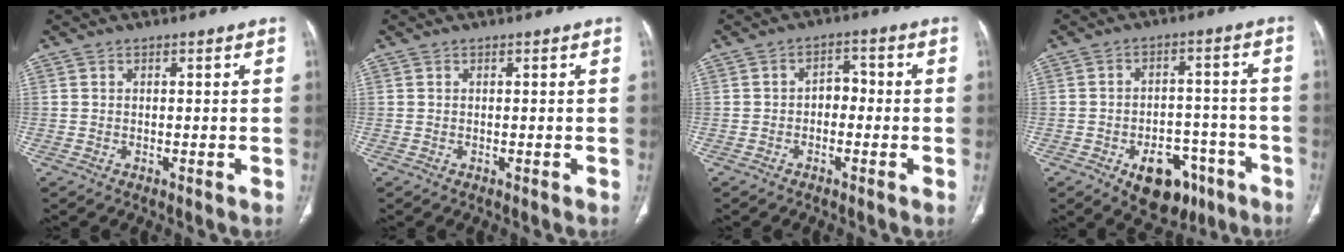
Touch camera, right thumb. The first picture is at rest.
{"total": 0.0}
{"total": 3.5, "force": [-0.8, 2.5, 2.3], "torque": [-0.020, 0.021, -0.022]}
{"total": 12.1, "force": [-6.4, 7.7, 6.9], "torque": [-0.058, 0.042, -0.081]}